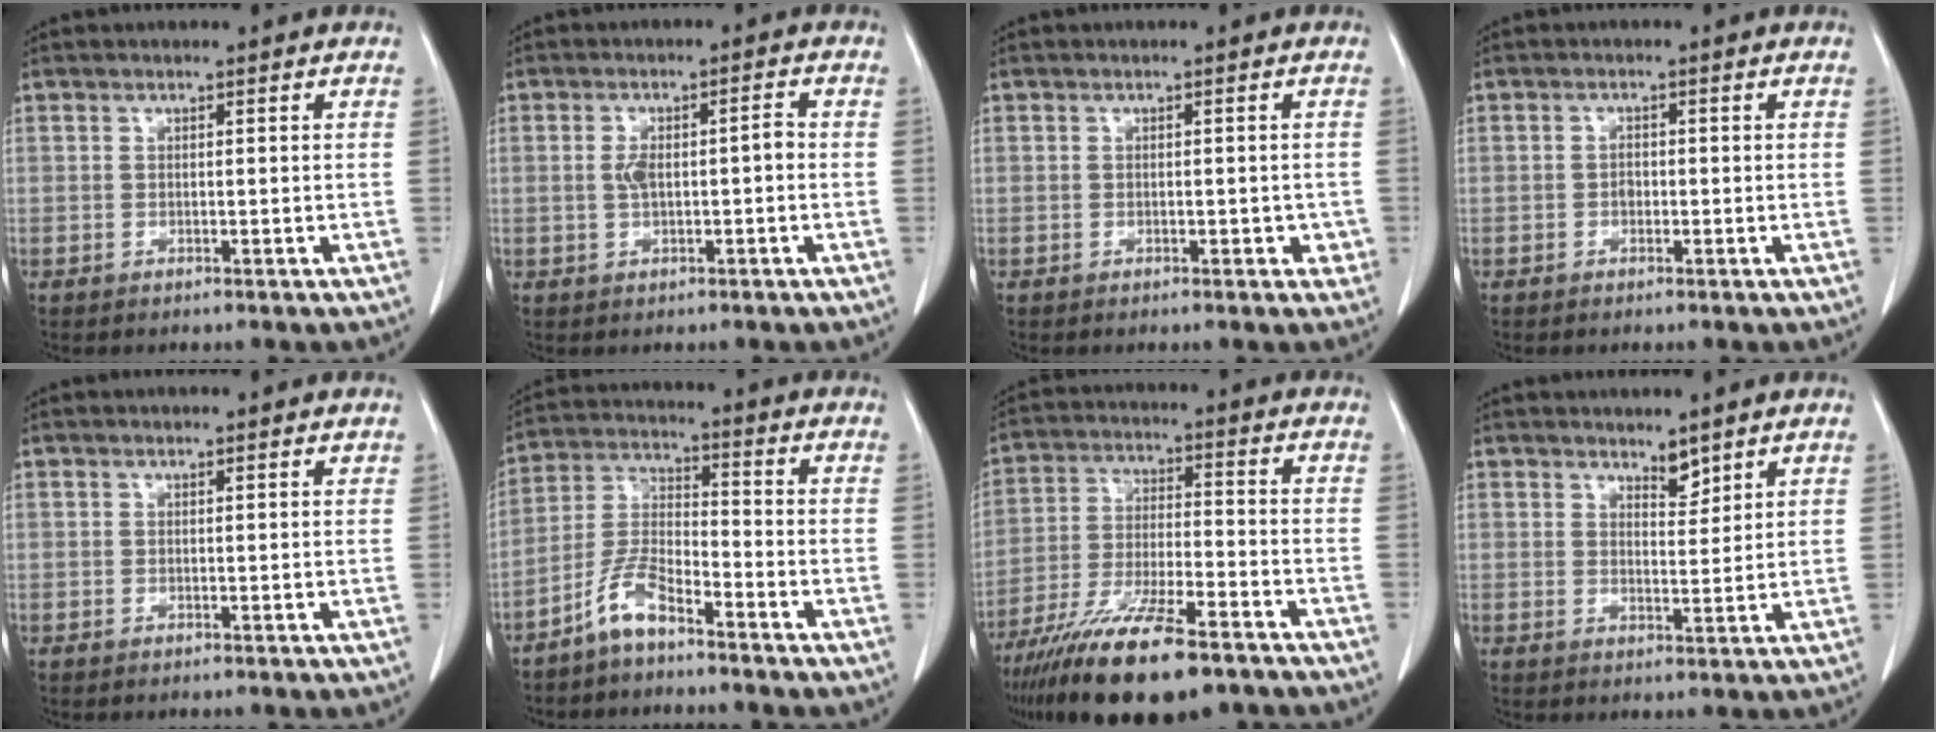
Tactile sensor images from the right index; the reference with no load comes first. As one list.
[{"total": 4.0, "force": [-0.2, 1.5, 3.8], "torque": [-0.075, 0.016, 0.000]}, {"total": 1.8, "force": [-0.5, 1.2, 1.1], "torque": [-0.005, 0.007, -0.004]}, {"total": 1.1, "force": [-0.3, 0.7, 0.7], "torque": [-0.009, 0.005, -0.004]}, {"total": 0.5, "force": [0.5, 0.2, 0.1], "torque": [-0.005, 0.001, 0.002]}, {"total": 6.9, "force": [-5.2, 1.6, 4.3], "torque": [-0.103, -0.003, -0.109]}, {"total": 17.8, "force": [-12.8, 3.4, 11.9], "torque": [-0.215, -0.034, -0.221]}, {"total": 2.7, "force": [2.3, 0.9, 1.0], "torque": [-0.016, -0.009, 0.042]}]